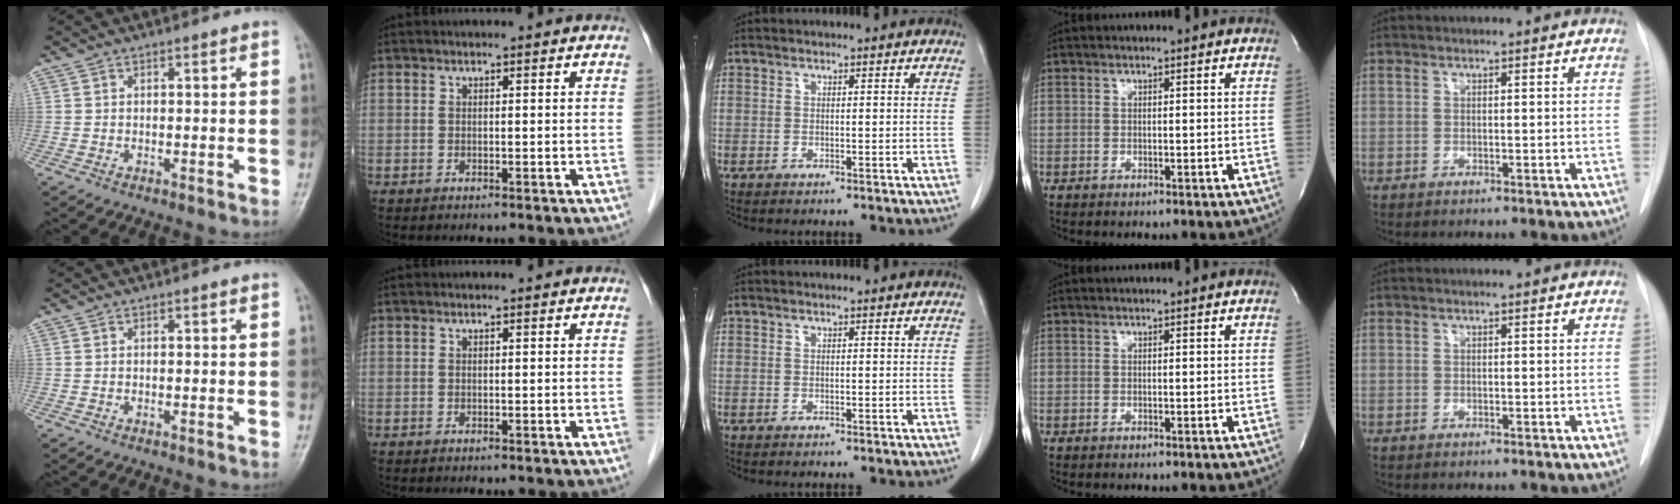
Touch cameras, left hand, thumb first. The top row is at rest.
{}